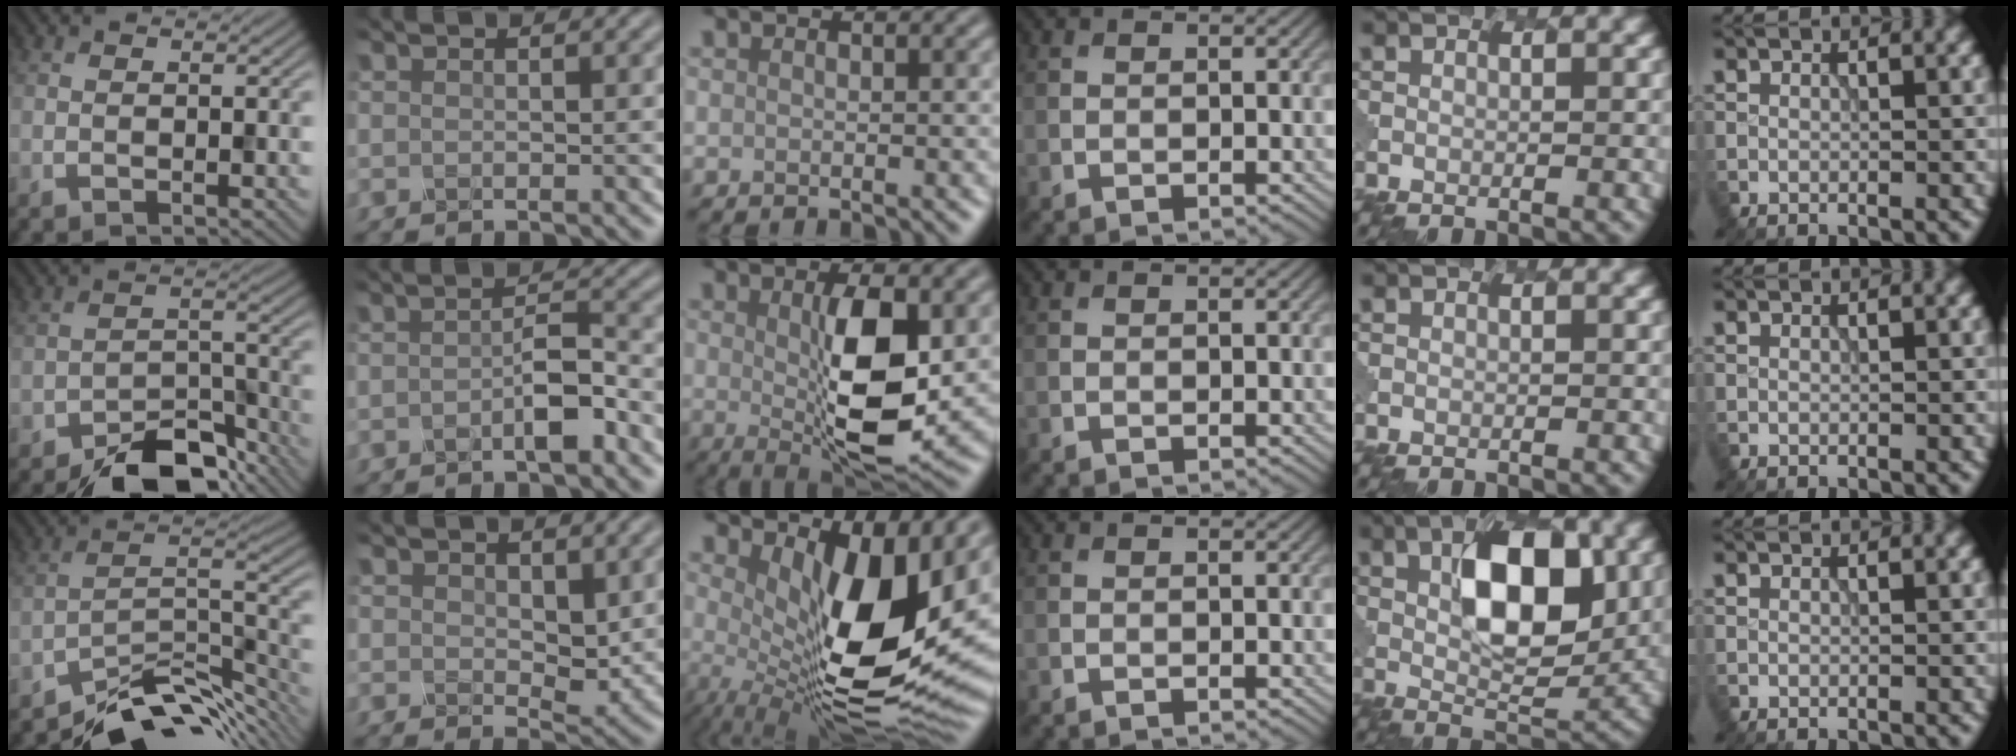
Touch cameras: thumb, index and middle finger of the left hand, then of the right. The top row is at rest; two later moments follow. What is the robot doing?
{"motion": "press", "object": "mechanical pencil"}